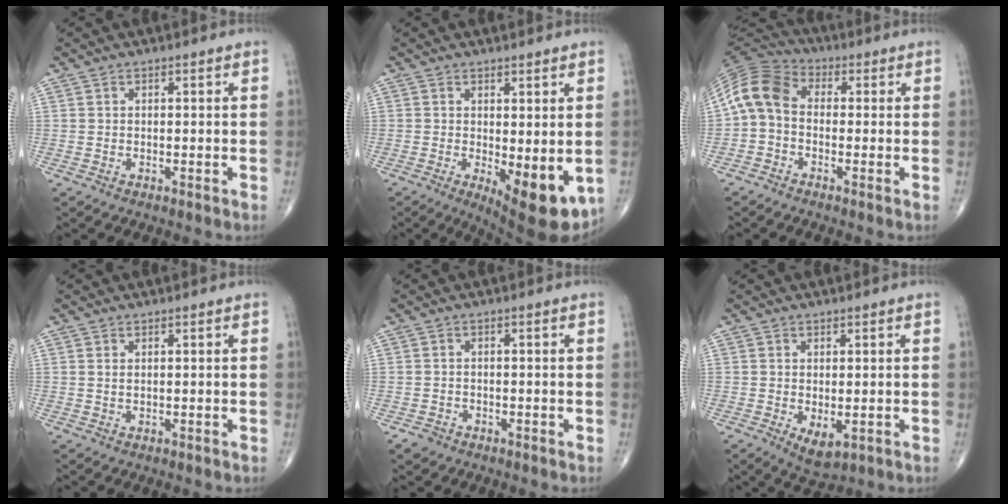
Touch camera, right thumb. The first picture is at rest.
{"total": 10.4, "force": [-2.1, 3.9, 9.4], "torque": [-0.115, -0.024, -0.015]}
{"total": 9.3, "force": [-0.3, 6.6, 6.5], "torque": [-0.119, 0.026, -0.027]}
{"total": 0.8, "force": [0.3, 0.3, 0.7], "torque": [-0.011, -0.001, 0.008]}
{"total": 2.0, "force": [-1.2, 1.6, 0.4], "torque": [-0.006, 0.006, -0.018]}
{"total": 4.3, "force": [-0.9, 2.2, 3.6], "torque": [-0.052, -0.012, -0.002]}